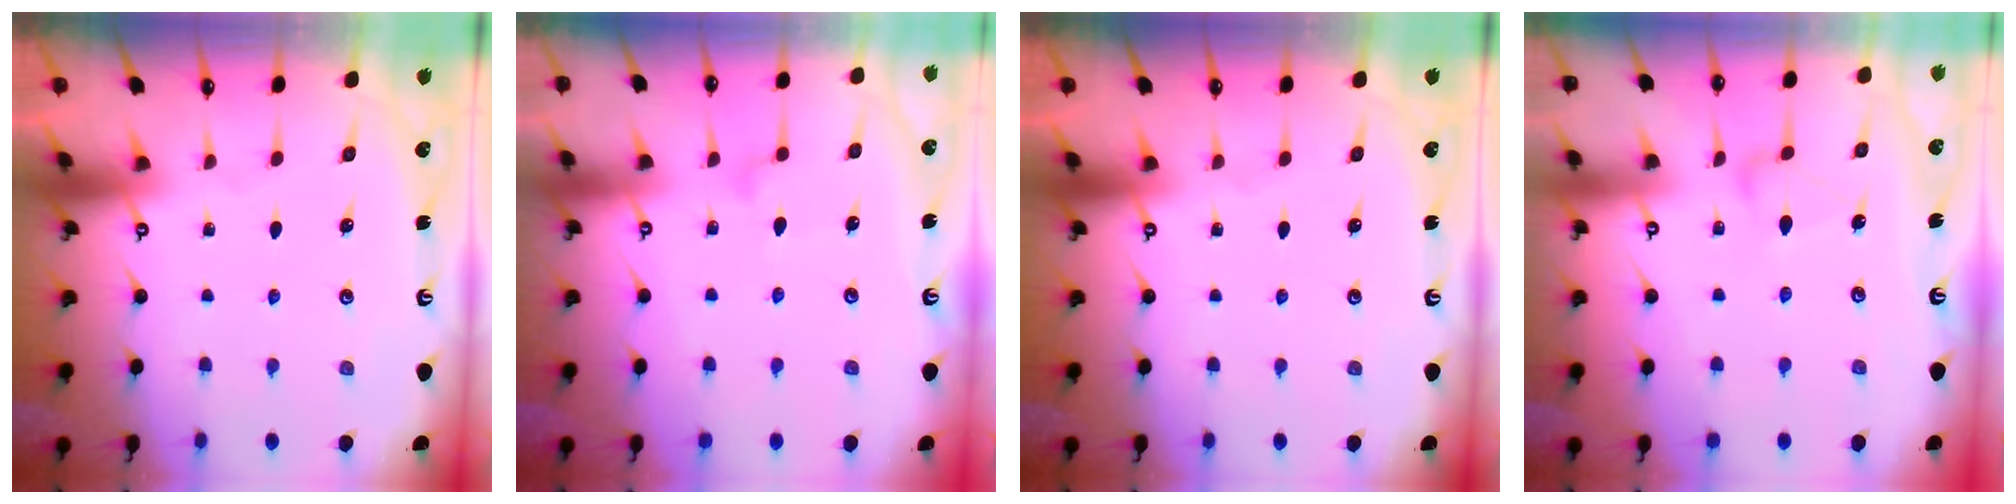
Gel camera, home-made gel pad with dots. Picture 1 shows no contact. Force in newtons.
{"total": 7.9, "press": 7.9, "slide": 0.4}
{"total": 0.0}
{"total": 8.7, "press": 8.7, "slide": 0.5}